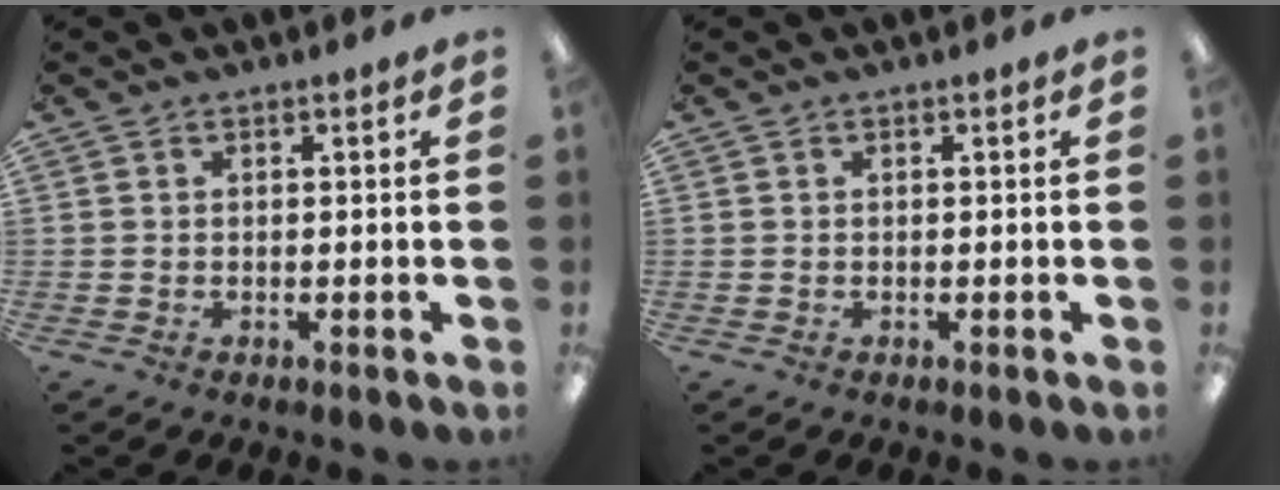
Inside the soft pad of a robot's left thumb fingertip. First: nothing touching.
{"total": 0.0}